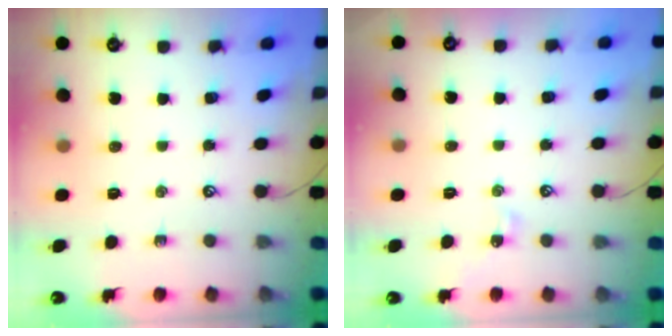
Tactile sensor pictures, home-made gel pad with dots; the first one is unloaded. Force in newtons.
{"total": 2.2, "press": 2.1, "slide": 0.5}